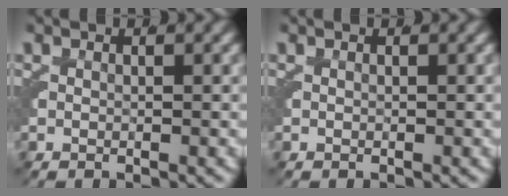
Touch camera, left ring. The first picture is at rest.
{"total": 0.0}